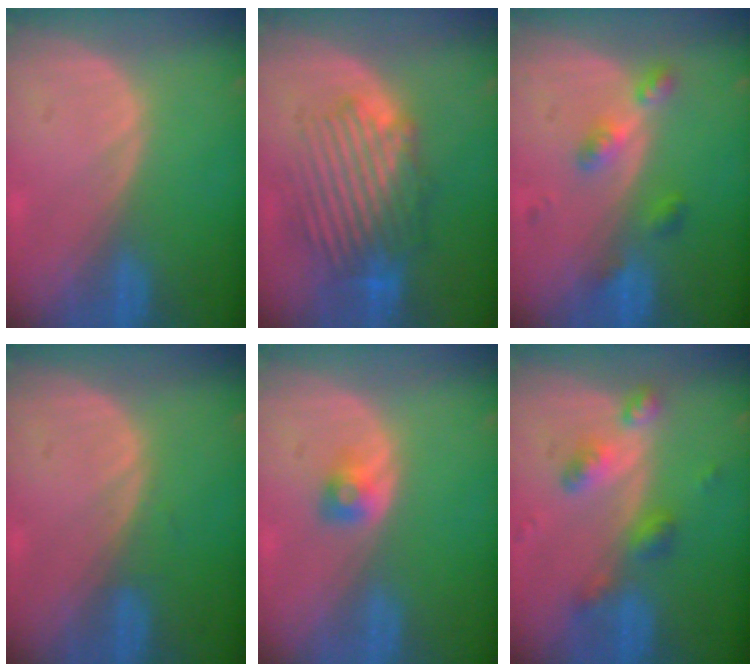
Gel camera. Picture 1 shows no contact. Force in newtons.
{"total": 9.1, "press": 8.6, "slide": 2.8}
{"total": 4.8, "press": 4.3, "slide": 2.0}
{"total": 0.6, "press": 0.6, "slide": 0.2}
{"total": 2.0, "press": 2.0, "slide": 0.3}
{"total": 6.1, "press": 5.3, "slide": 3.0}